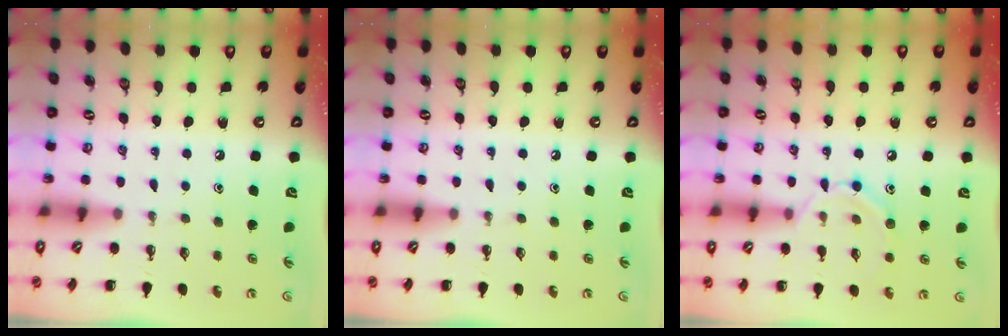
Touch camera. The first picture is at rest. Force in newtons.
{"total": 0.0}
{"total": 8.8, "press": 8.8, "slide": 0.7}